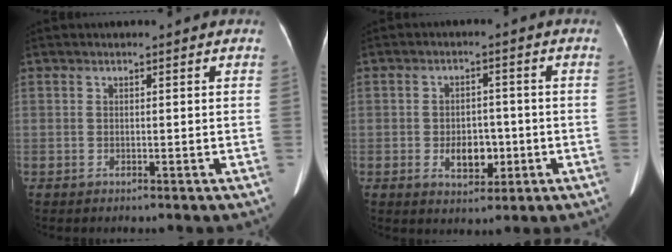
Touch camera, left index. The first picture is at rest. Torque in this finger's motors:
{"motor_torque": [0.01, 0.23, 0.00, -0.01]}